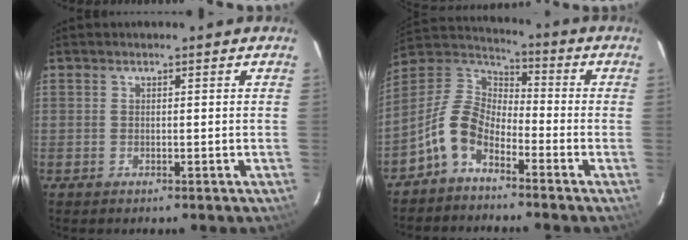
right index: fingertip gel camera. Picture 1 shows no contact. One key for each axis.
{"total": 9.8, "fx": -5.7, "fy": 5.3, "fz": 6.0, "tx": -0.128, "ty": 0.021, "tz": -0.124}